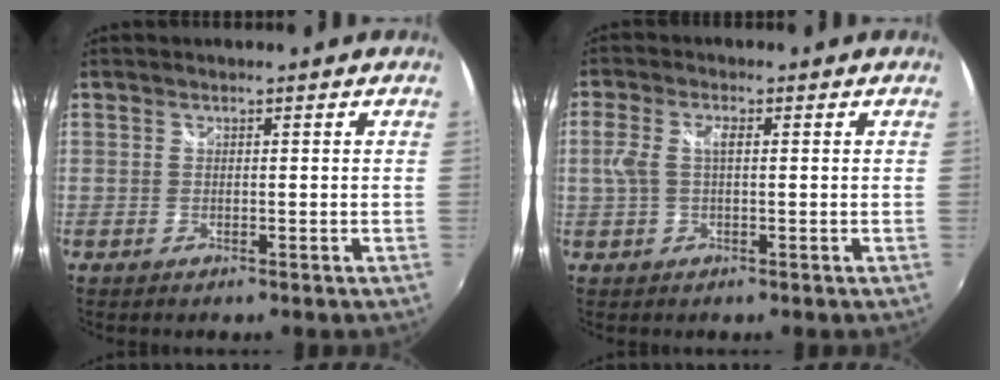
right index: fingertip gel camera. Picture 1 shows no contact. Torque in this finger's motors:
{"motor_torque": [0.15, -0.02, 0.12, 0.08]}